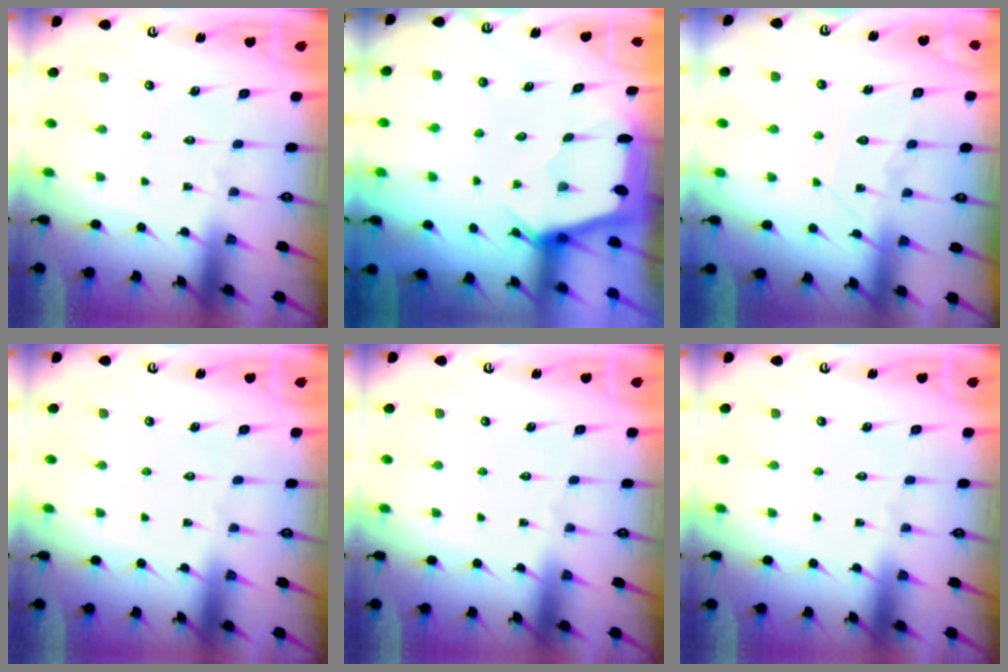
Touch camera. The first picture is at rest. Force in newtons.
{"total": 2.2, "press": 2.2, "slide": 0.3}
{"total": 9.8, "press": 9.8, "slide": 0.8}
{"total": 0.0}
{"total": 0.0}
{"total": 0.0}